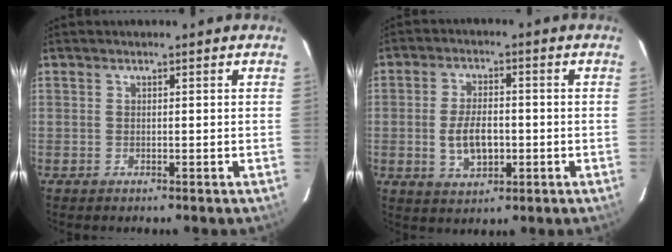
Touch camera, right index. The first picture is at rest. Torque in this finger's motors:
{"motor_torque": [0.21, -0.04, 0.21, 0.06]}